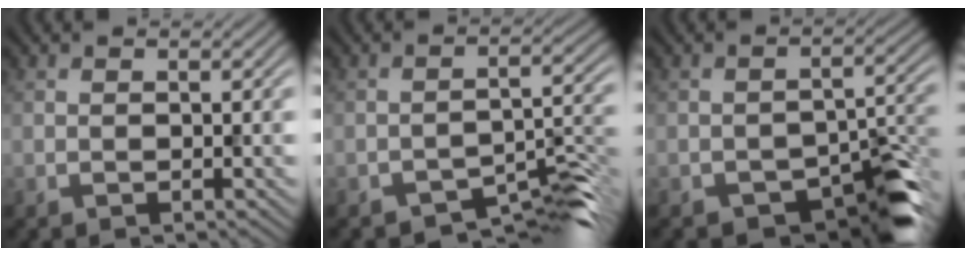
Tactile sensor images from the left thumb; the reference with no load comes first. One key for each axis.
{"total": 5.8, "fx": -4.6, "fy": 1.5, "fz": 3.2, "tx": -0.035, "ty": 0.001, "tz": -0.071}
{"total": 7.5, "fx": -5.0, "fy": 3.2, "fz": 4.7, "tx": -0.050, "ty": -0.003, "tz": -0.078}